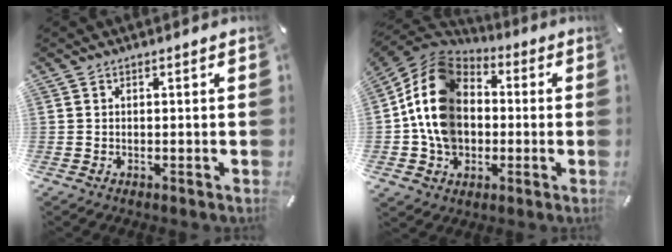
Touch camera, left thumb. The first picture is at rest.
{"total": 15.0, "force": [-1.3, 12.6, 7.9], "torque": [-0.198, 0.015, -0.026]}